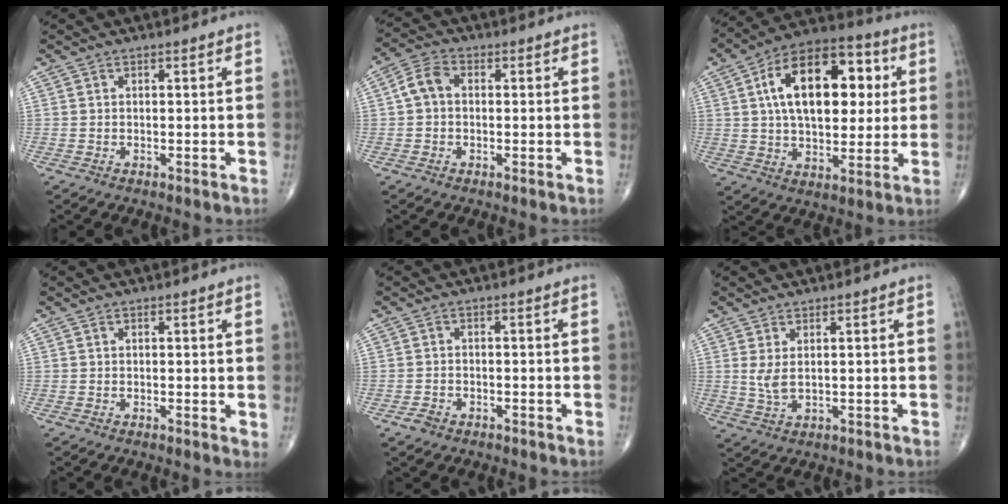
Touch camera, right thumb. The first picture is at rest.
{"total": 4.8, "force": [0.2, 3.6, 3.2], "torque": [-0.057, 0.017, -0.006]}
{"total": 21.4, "force": [4.8, 12.1, 17.0], "torque": [-0.237, 0.014, 0.071]}
{"total": 1.2, "force": [0.4, 0.5, 1.0], "torque": [-0.012, -0.005, 0.004]}
{"total": 1.9, "force": [-1.3, 1.3, 0.7], "torque": [-0.017, 0.008, -0.021]}
{"total": 3.4, "force": [0.8, 1.4, 2.9], "torque": [-0.067, -0.007, 0.026]}